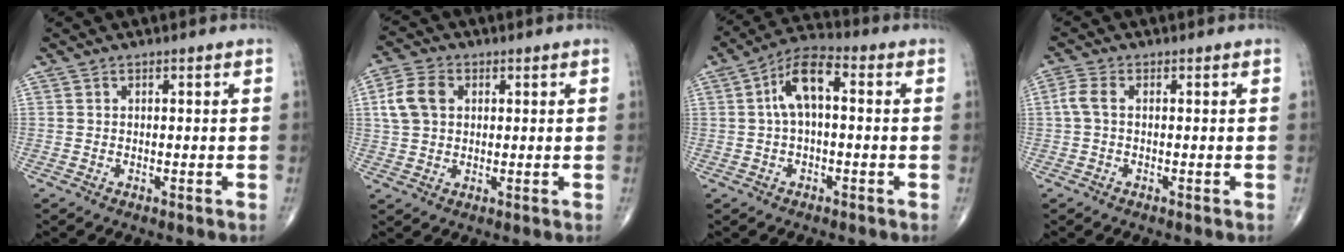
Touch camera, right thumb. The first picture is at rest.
{"total": 7.3, "force": [1.7, 5.3, 4.8], "torque": [-0.094, 0.011, 0.031]}
{"total": 8.6, "force": [0.8, 3.9, 7.6], "torque": [-0.137, 0.032, 0.004]}
{"total": 2.9, "force": [0.0, 1.4, 2.5], "torque": [-0.066, 0.004, -0.007]}